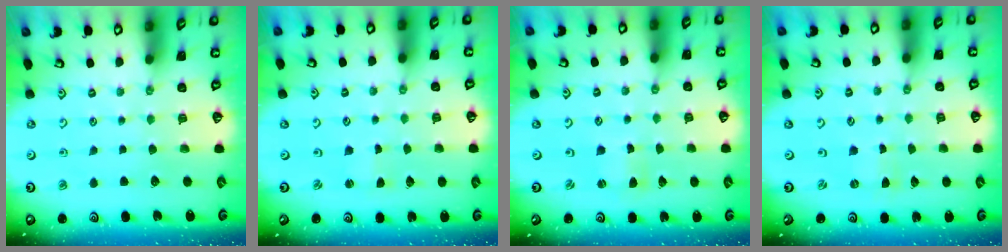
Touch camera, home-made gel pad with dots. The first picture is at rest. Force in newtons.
{"total": 1.1, "press": 1.1, "slide": 0.2}
{"total": 0.6, "press": 0.6, "slide": 0.1}
{"total": 0.0}